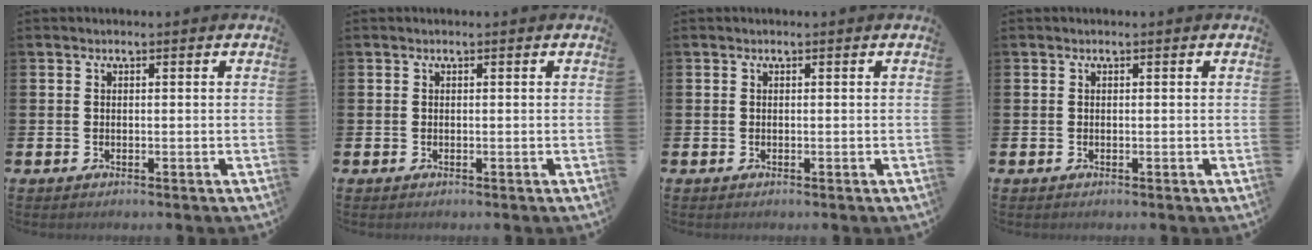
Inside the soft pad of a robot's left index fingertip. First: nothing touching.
{"total": 0.0}
{"total": 0.0}
{"total": 0.0}